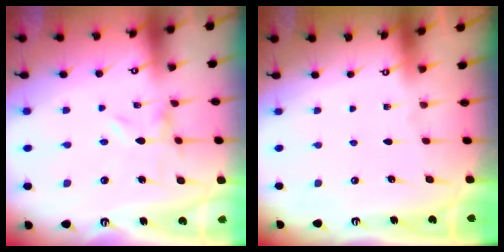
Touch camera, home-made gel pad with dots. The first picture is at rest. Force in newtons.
{"total": 0.0}